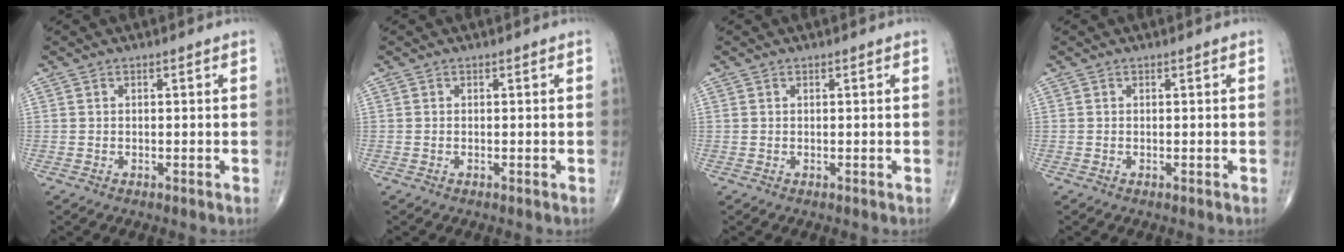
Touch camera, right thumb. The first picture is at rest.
{"total": 0.0}
{"total": 0.0}
{"total": 0.0}